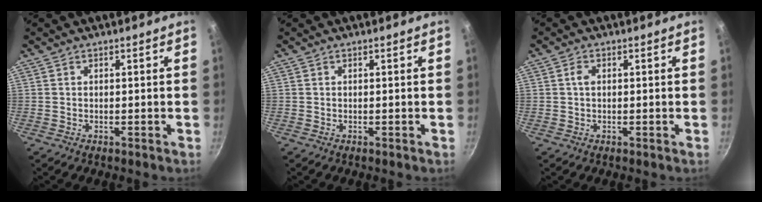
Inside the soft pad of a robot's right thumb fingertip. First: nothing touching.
{"total": 0.0}
{"total": 1.7, "force": [0.3, 1.2, 1.2], "torque": [-0.020, 0.005, 0.003]}